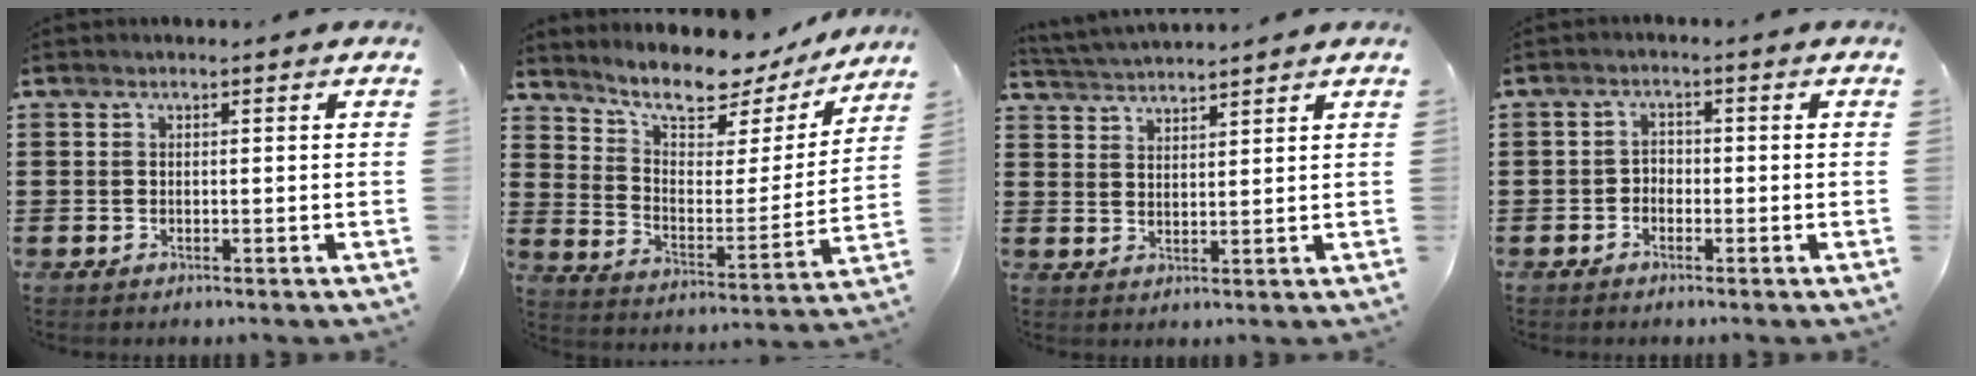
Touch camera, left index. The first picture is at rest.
{"total": 8.8, "force": [7.8, 2.4, 3.4], "torque": [-0.079, -0.058, 0.132]}
{"total": 3.0, "force": [2.9, -0.2, -0.2], "torque": [-0.008, -0.010, 0.053]}
{"total": 1.6, "force": [-1.3, 0.9, 0.2], "torque": [-0.010, 0.004, -0.029]}